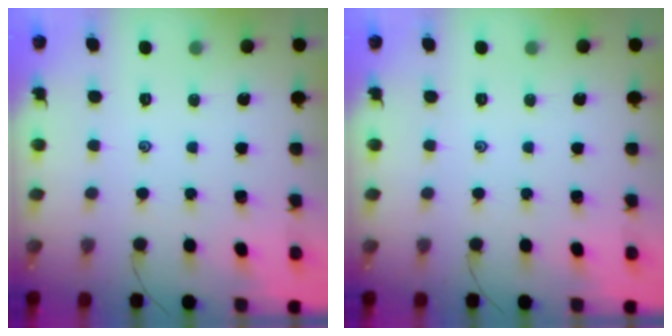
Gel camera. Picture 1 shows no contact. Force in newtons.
{"total": 0.0}